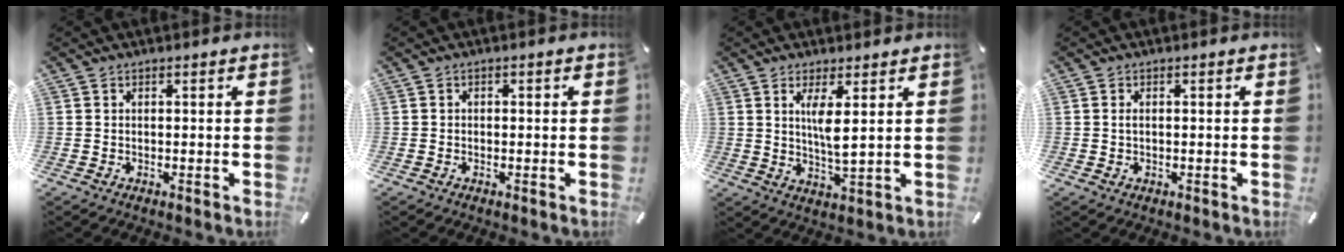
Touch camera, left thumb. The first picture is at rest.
{"total": 0.6, "force": [-0.2, 0.4, 0.3], "torque": [-0.006, 0.001, -0.005]}
{"total": 6.0, "force": [1.9, 1.2, 5.6], "torque": [-0.112, -0.009, 0.029]}
{"total": 1.2, "force": [0.0, 0.5, 1.1], "torque": [-0.022, 0.002, -0.001]}